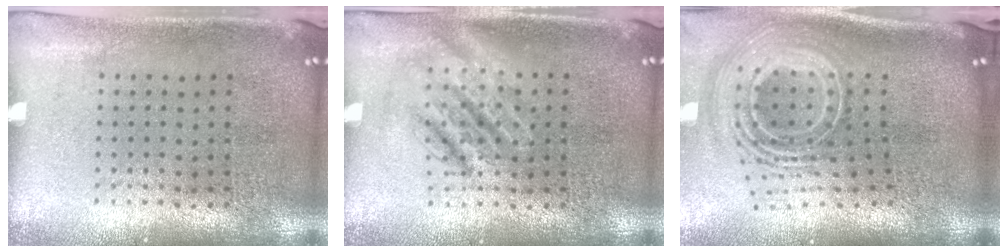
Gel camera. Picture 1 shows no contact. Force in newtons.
{"total": 2.8, "press": 2.8, "slide": 0.3}
{"total": 3.3, "press": 2.1, "slide": 2.5}